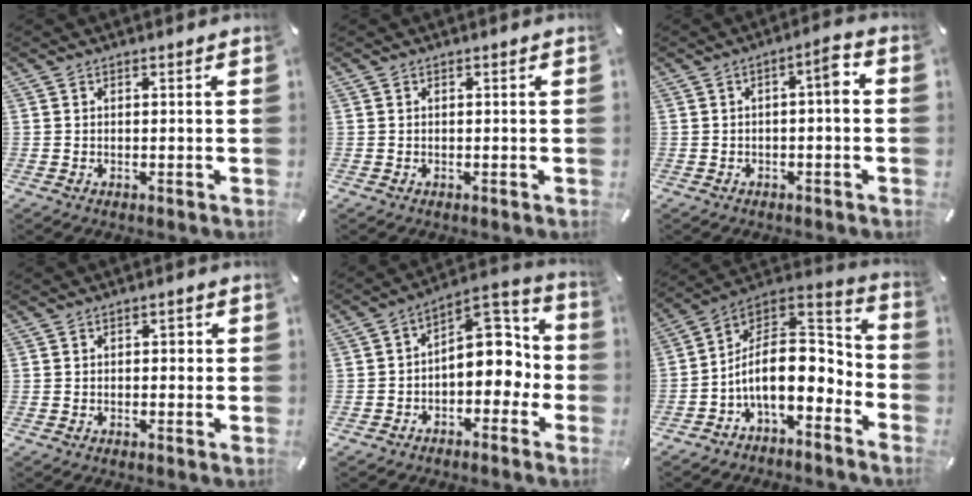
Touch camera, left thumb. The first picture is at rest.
{"total": 0.0}
{"total": 5.1, "force": [-0.5, 1.4, 4.9], "torque": [-0.073, 0.010, -0.016]}
{"total": 1.8, "force": [0.0, 1.3, 1.3], "torque": [-0.011, 0.002, -0.008]}
{"total": 11.9, "force": [0.4, 8.4, 8.4], "torque": [-0.085, -0.017, 0.006]}
{"total": 14.6, "force": [-3.1, 9.2, 11.0], "torque": [-0.200, -0.009, -0.051]}